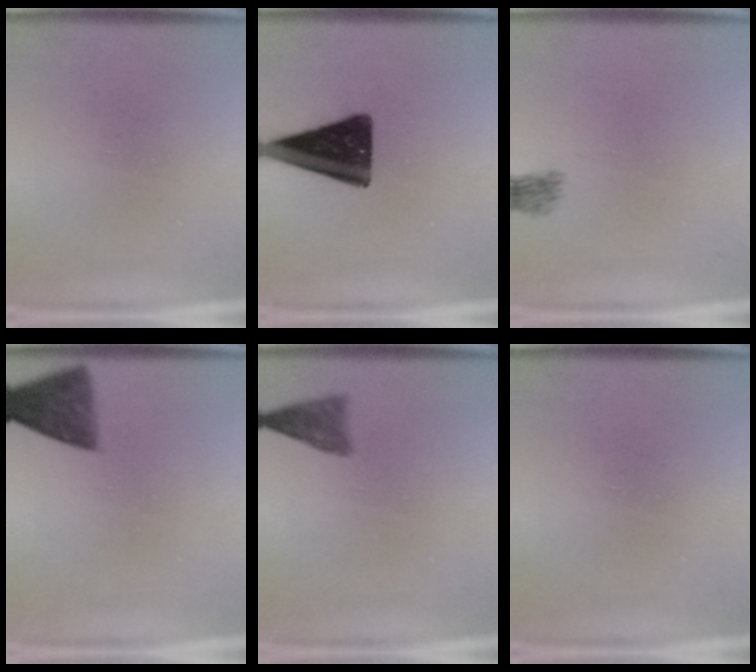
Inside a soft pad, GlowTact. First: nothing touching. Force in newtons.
{"total": 15.2}
{"total": 1.8}
{"total": 7.2}
{"total": 2.9}
{"total": 0.0}